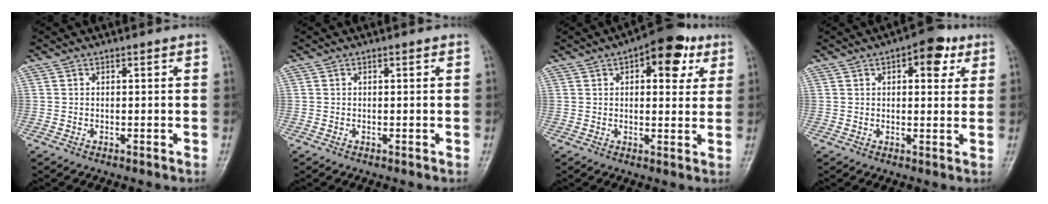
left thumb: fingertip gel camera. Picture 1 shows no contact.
{"total": 0.0}
{"total": 11.2, "force": [5.1, 5.5, 8.2], "torque": [-0.070, -0.004, 0.060]}
{"total": 7.4, "force": [3.4, 3.7, 5.5], "torque": [-0.043, -0.005, 0.035]}